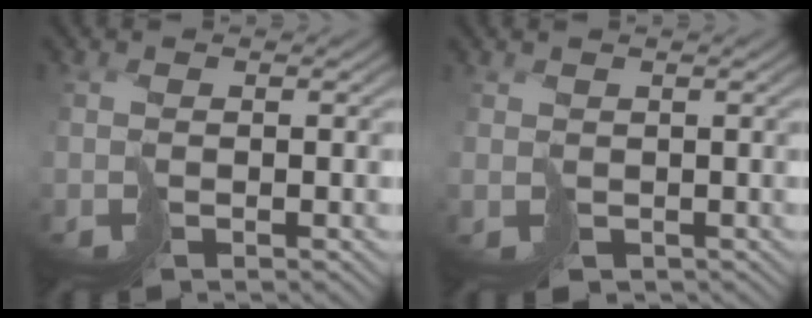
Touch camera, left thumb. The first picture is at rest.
{"total": 1.3, "force": [-0.4, 1.3, -0.2], "torque": [0.009, -0.009, 0.000]}